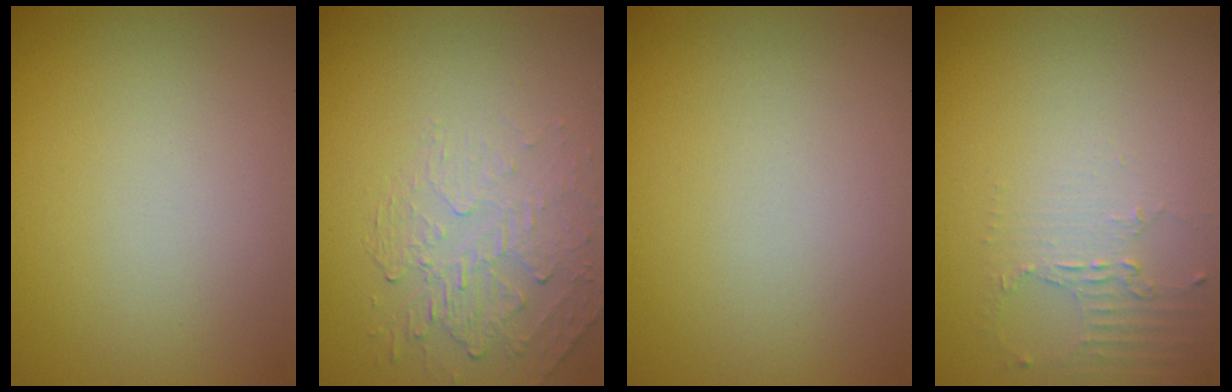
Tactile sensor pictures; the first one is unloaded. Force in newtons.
{"total": 2.2, "press": 1.1, "slide": 1.9}
{"total": 0.0}
{"total": 2.2, "press": 1.6, "slide": 1.5}